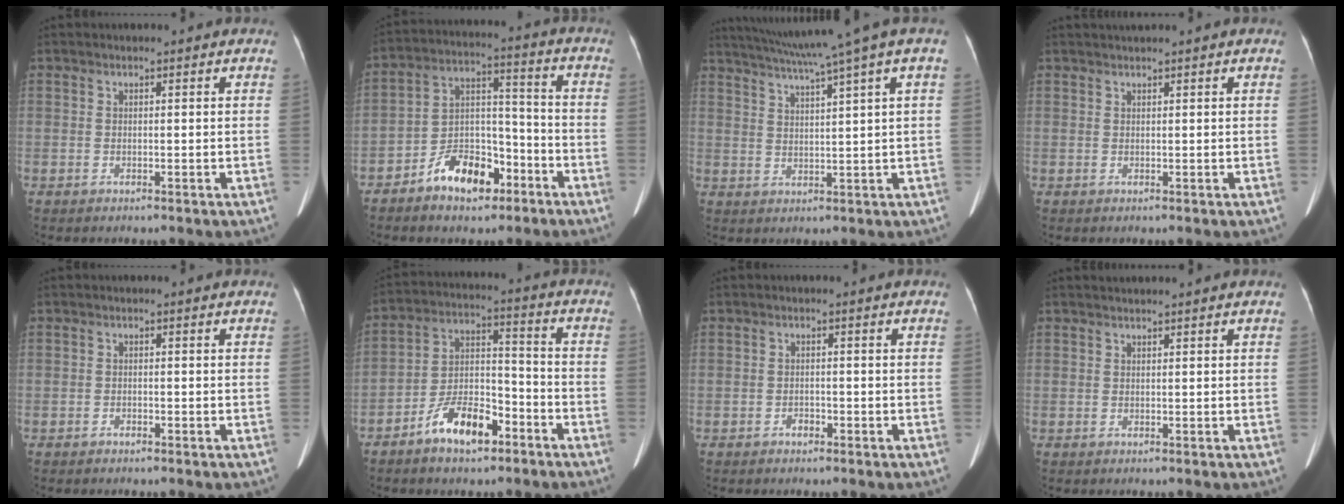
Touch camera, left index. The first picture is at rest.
{"total": 10.7, "force": [-6.8, 5.3, 6.3], "torque": [-0.119, 0.022, -0.115]}
{"total": 10.9, "force": [8.0, -2.1, 7.1], "torque": [-0.119, 0.009, 0.117]}
{"total": 1.1, "force": [0.9, -0.3, 0.5], "torque": [-0.008, 0.012, 0.024]}
{"total": 0.6, "force": [-0.6, 0.2, 0.1], "torque": [-0.007, -0.002, -0.010]}
{"total": 10.3, "force": [-6.6, 4.1, 6.7], "torque": [-0.136, 0.012, -0.118]}
{"total": 1.1, "force": [-0.8, 0.6, 0.4], "torque": [-0.008, 0.001, -0.012]}
{"total": 0.9, "force": [0.8, -0.2, -0.1], "torque": [-0.006, 0.007, 0.020]}